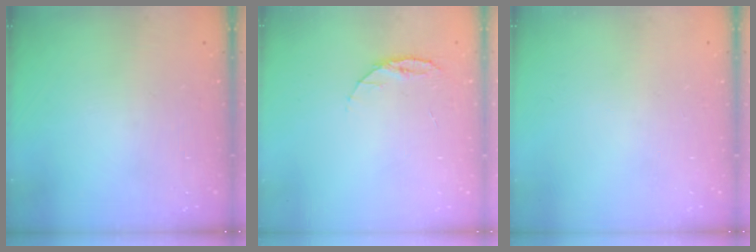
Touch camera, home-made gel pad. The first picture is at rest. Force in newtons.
{"total": 5.4, "press": 5.3, "slide": 0.6}
{"total": 0.0}